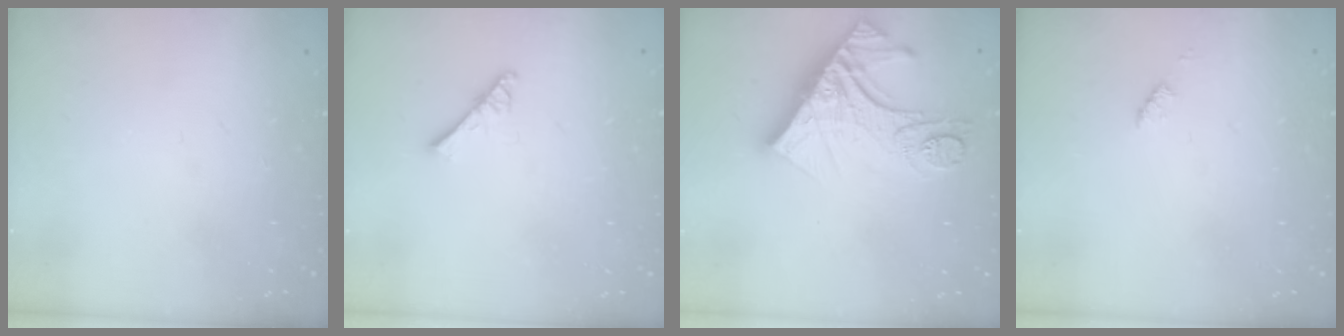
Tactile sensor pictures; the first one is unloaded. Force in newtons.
{"total": 2.5, "press": 2.5, "slide": 0.3}
{"total": 15.7, "press": 15.6, "slide": 1.6}
{"total": 1.2, "press": 1.2, "slide": 0.2}